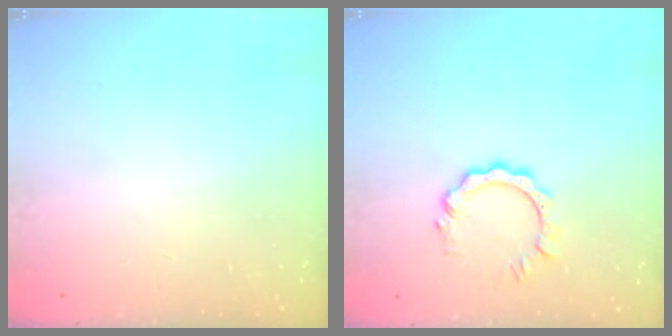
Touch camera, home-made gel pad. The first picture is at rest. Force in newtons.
{"total": 5.3, "press": 5.2, "slide": 0.4}